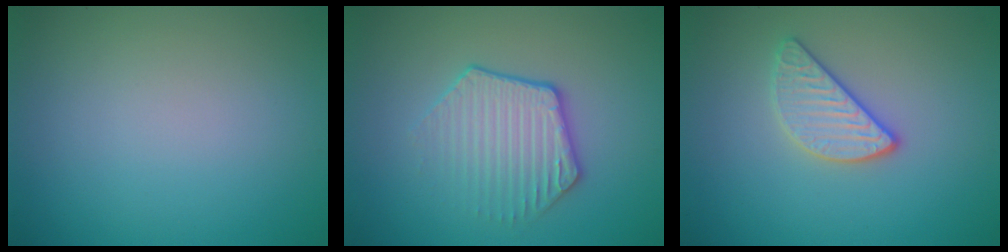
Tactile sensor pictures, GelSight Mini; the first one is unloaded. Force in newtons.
{"total": 3.5, "press": 3.1, "slide": 1.7}
{"total": 2.6, "press": 2.5, "slide": 0.8}